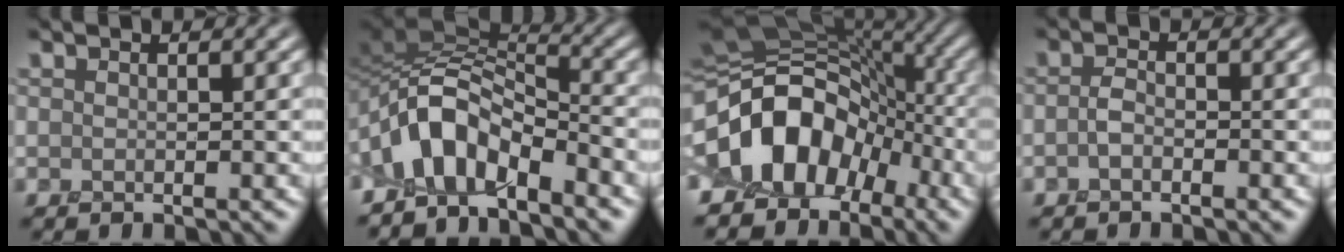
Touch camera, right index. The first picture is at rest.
{"total": 7.9, "force": [-3.2, 3.5, 6.3], "torque": [-0.113, 0.016, -0.070]}
{"total": 11.2, "force": [-4.4, 7.3, 7.3], "torque": [-0.128, 0.016, -0.087]}
{"total": 0.9, "force": [-0.8, 0.2, 0.4], "torque": [-0.013, 0.005, -0.013]}